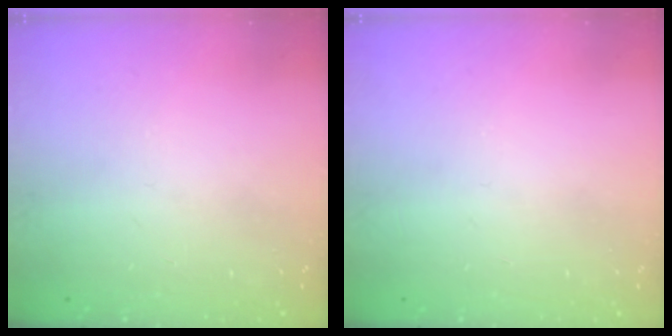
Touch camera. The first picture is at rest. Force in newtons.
{"total": 0.0}